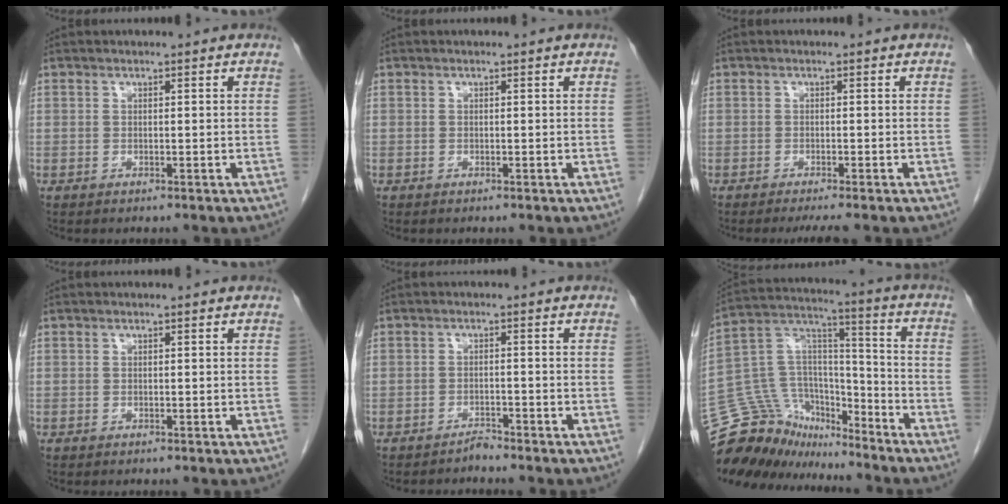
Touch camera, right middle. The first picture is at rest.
{"total": 0.0}
{"total": 3.3, "force": [-2.7, -0.3, 1.8], "torque": [-0.022, -0.007, -0.040]}
{"total": 0.0}
{"total": 1.6, "force": [-1.6, -0.1, 0.1], "torque": [0.003, -0.002, -0.025]}
{"total": 17.1, "force": [-15.6, 6.1, 3.4], "torque": [-0.065, 0.064, -0.274]}